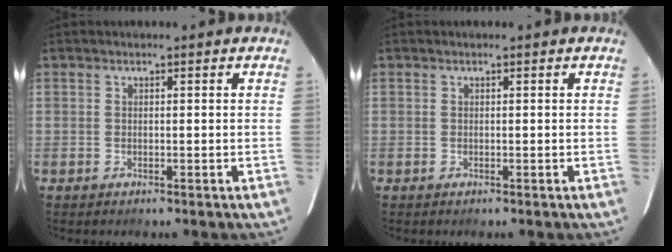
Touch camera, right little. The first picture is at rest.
{"total": 0.0}